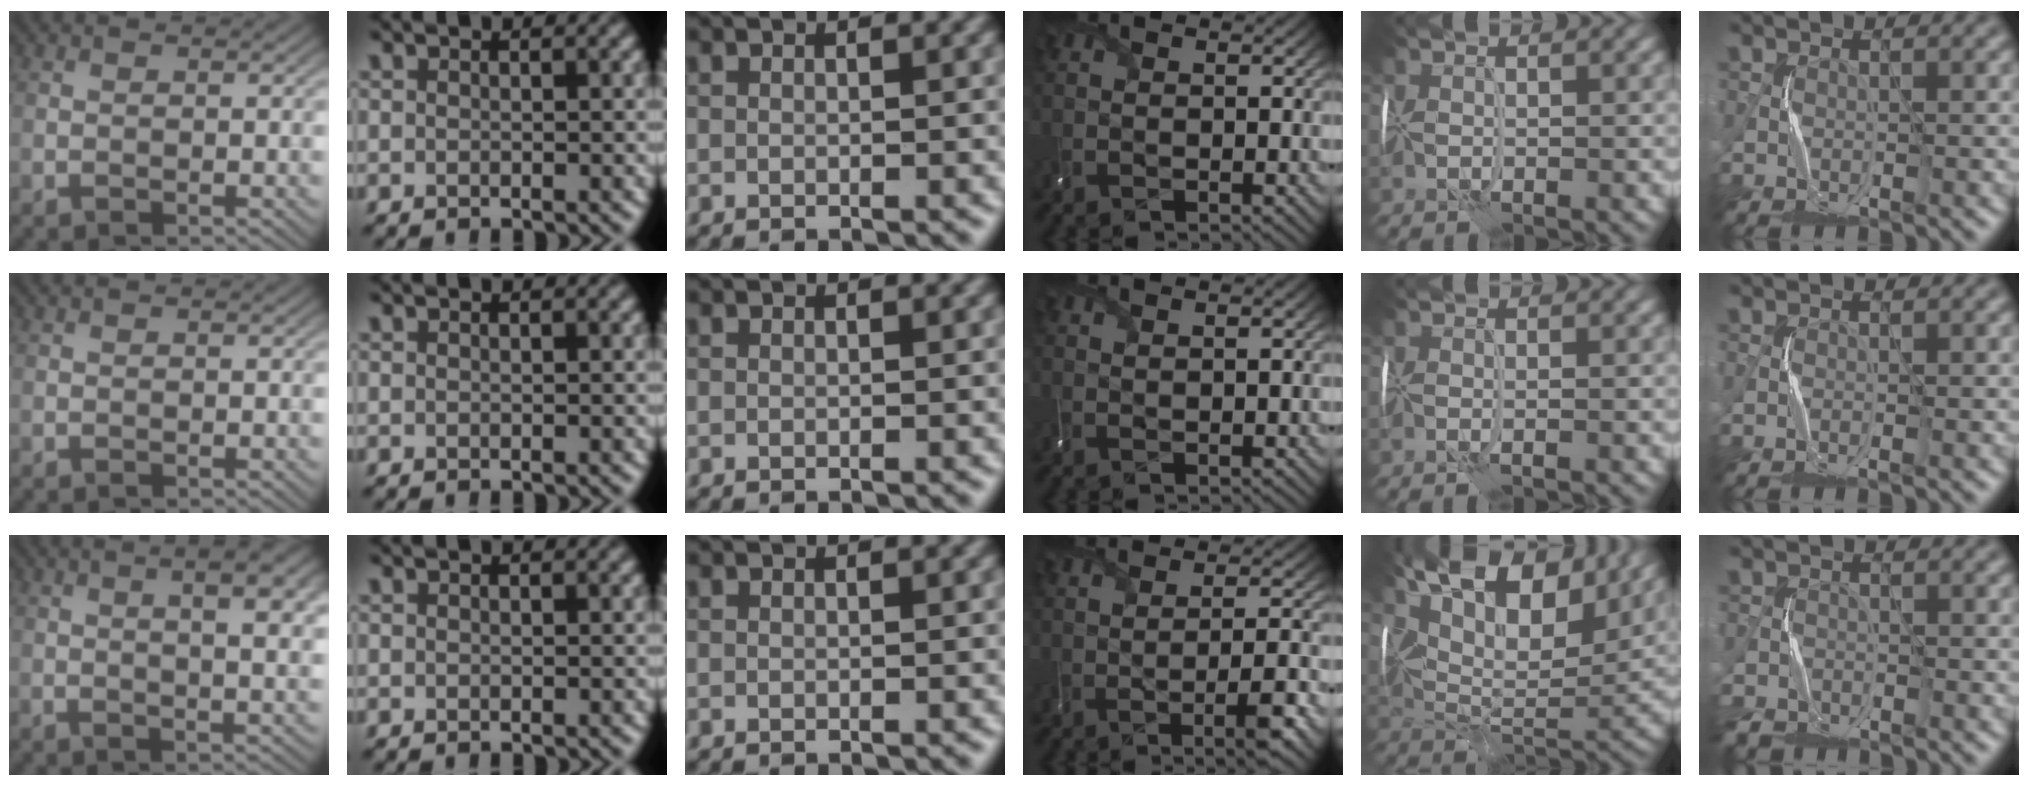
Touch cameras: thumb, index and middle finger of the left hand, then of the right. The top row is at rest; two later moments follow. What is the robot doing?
{"motion": "wrap", "object": "scarf"}